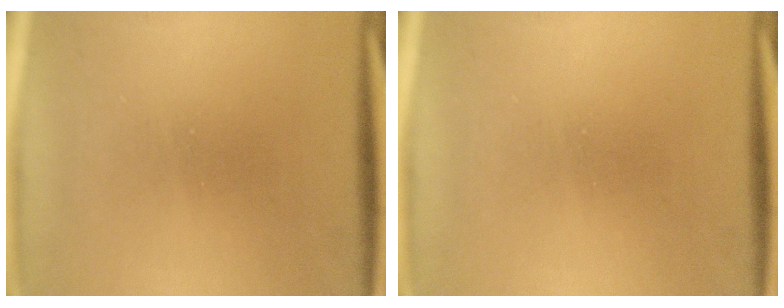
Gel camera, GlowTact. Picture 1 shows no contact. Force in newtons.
{"total": 0.0}